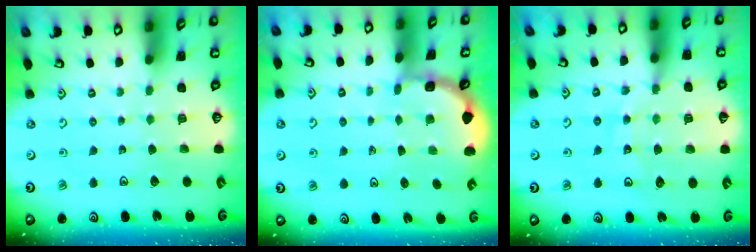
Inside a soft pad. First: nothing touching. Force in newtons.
{"total": 1.9, "press": 1.9, "slide": 0.1}
{"total": 10.3, "press": 10.1, "slide": 2.3}